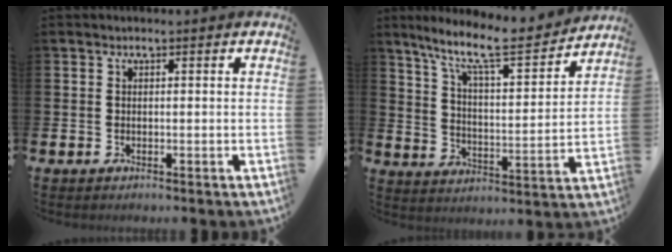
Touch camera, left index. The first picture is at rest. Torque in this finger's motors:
{"motor_torque": [-0.11, -1.02, 0.62, 0.19]}